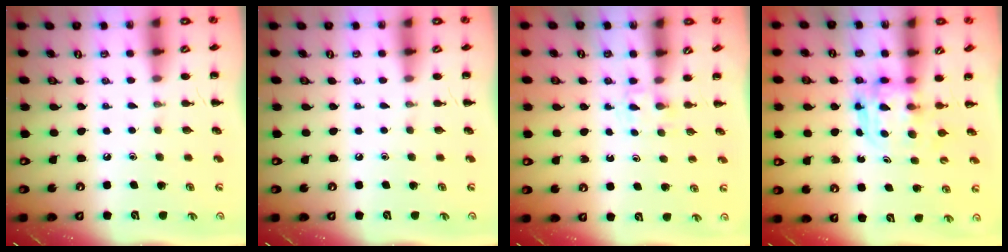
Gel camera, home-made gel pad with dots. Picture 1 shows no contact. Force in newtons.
{"total": 0.0}
{"total": 2.3, "press": 2.1, "slide": 0.8}
{"total": 3.8, "press": 3.8, "slide": 0.3}